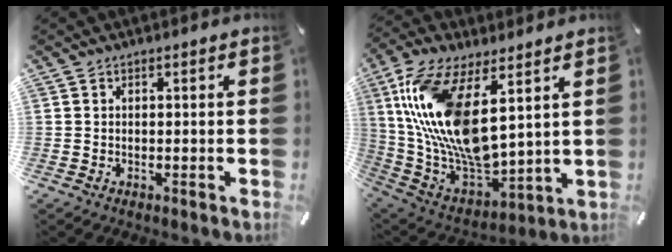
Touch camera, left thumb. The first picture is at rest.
{"total": 19.0, "force": [7.0, 8.3, 15.6], "torque": [-0.354, -0.042, 0.119]}